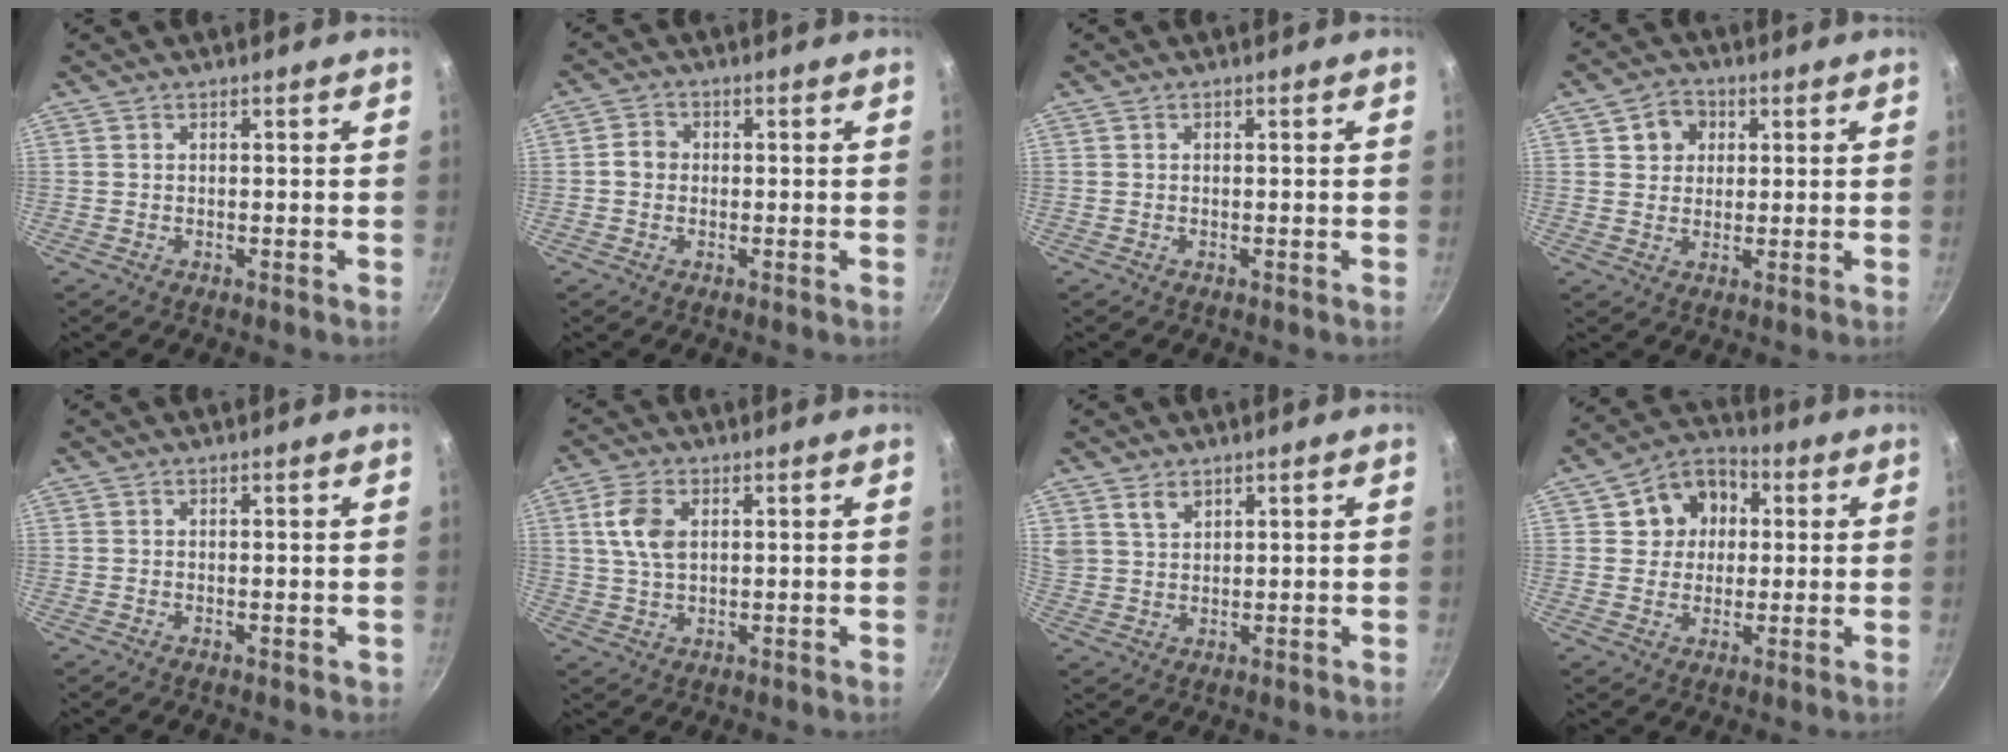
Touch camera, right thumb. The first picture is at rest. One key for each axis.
{"total": 3.0, "fx": -0.2, "fy": 2.7, "fz": 1.4, "tx": -0.012, "ty": 0.010, "tz": -0.009}
{"total": 0.0}
{"total": 5.6, "fx": 1.8, "fy": 4.8, "fz": 2.1, "tx": 0.002, "ty": 0.004, "tz": 0.025}
{"total": 0.6, "fx": -0.1, "fy": 0.3, "fz": 0.5, "tx": -0.003, "ty": 0.000, "tz": -0.001}
{"total": 6.9, "fx": 1.8, "fy": 4.2, "fz": 5.2, "tx": -0.099, "ty": 0.002, "tz": 0.033}
{"total": 4.3, "fx": 2.7, "fy": 2.7, "fz": 2.1, "tx": -0.031, "ty": -0.008, "tz": 0.056}
{"total": 10.1, "fx": 2.3, "fy": 8.6, "fz": 4.6, "tx": -0.037, "ty": 0.013, "tz": 0.024}